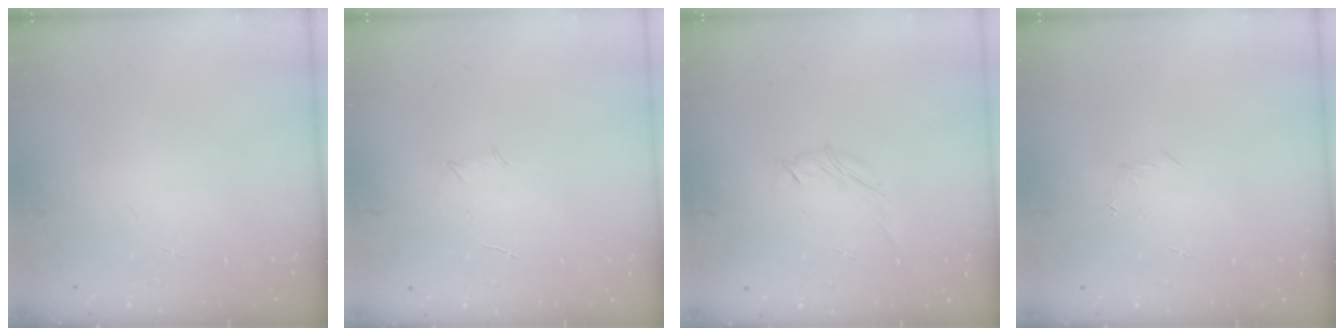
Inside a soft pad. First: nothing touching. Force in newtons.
{"total": 3.2, "press": 3.1, "slide": 0.8}
{"total": 3.9, "press": 3.8, "slide": 0.8}
{"total": 4.1, "press": 3.9, "slide": 1.2}